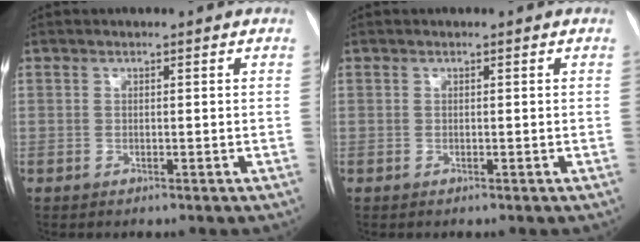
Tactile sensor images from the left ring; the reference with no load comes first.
{"total": 0.0}